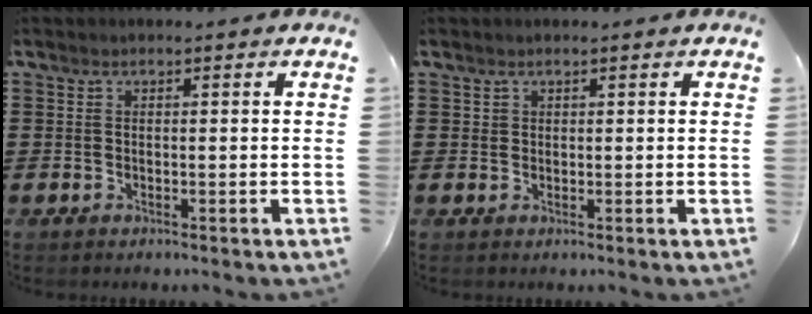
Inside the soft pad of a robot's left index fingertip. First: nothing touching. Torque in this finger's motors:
{"motor_torque": [0.10, 0.06, 0.03, -0.01]}